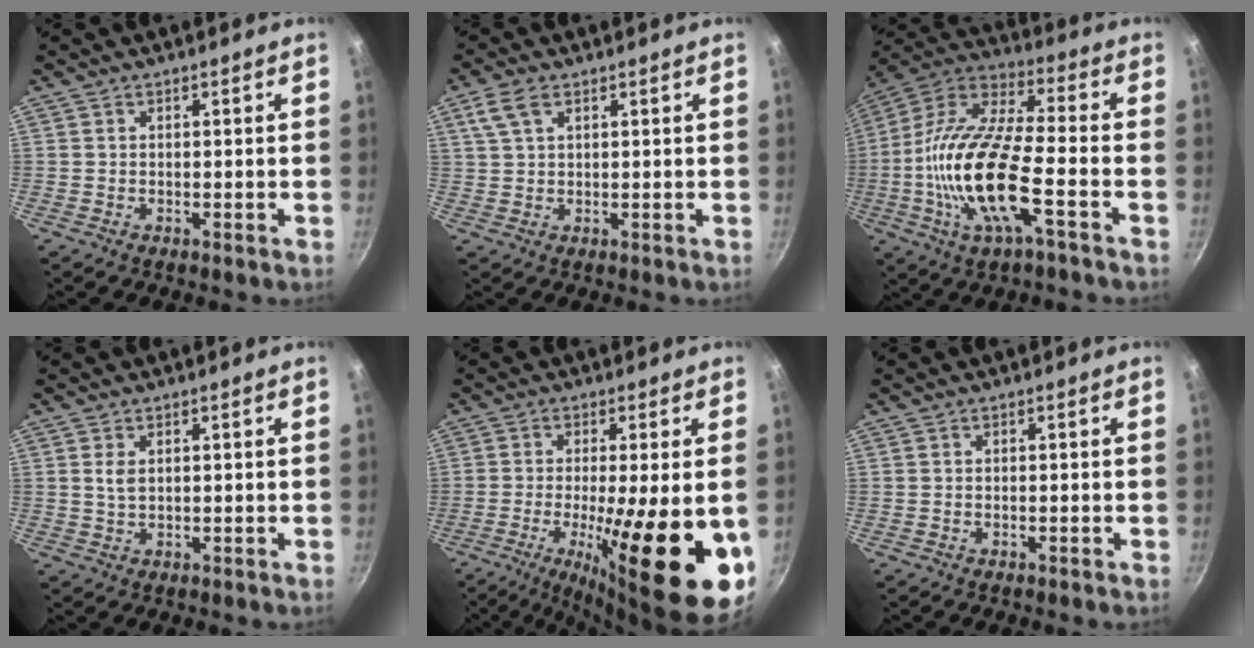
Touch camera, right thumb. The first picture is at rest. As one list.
[{"total": 4.8, "force": [2.3, 2.6, 3.3], "torque": [-0.066, 0.005, 0.045]}, {"total": 19.8, "force": [-5.4, 6.5, 18.0], "torque": [-0.351, 0.034, -0.121]}, {"total": 2.4, "force": [0.7, 1.3, 1.8], "torque": [-0.034, -0.005, 0.014]}, {"total": 20.9, "force": [-4.9, 4.7, 19.7], "torque": [-0.292, -0.017, -0.068]}, {"total": 0.0}]